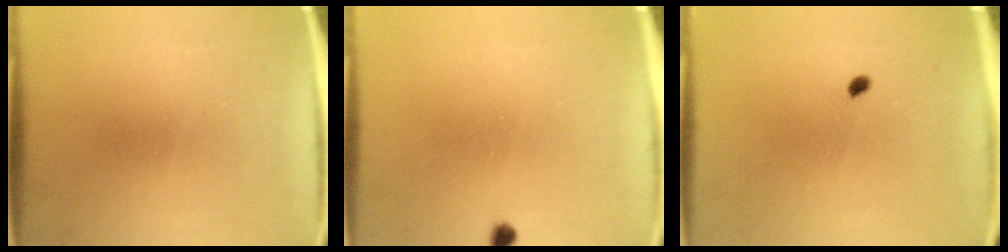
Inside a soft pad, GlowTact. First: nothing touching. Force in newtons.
{"total": 1.2}
{"total": 0.8}